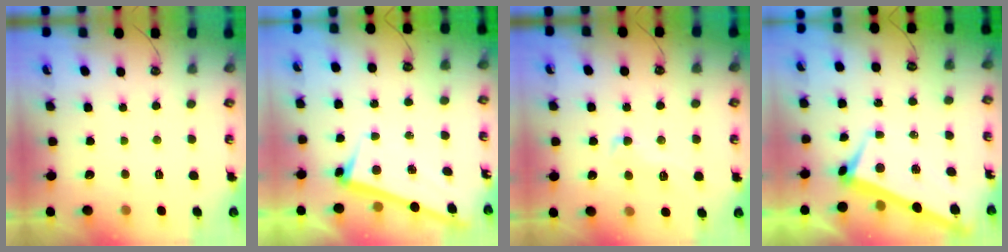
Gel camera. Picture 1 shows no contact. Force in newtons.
{"total": 2.5, "press": 2.4, "slide": 0.7}
{"total": 3.0, "press": 2.7, "slide": 1.3}
{"total": 1.6, "press": 1.2, "slide": 0.9}